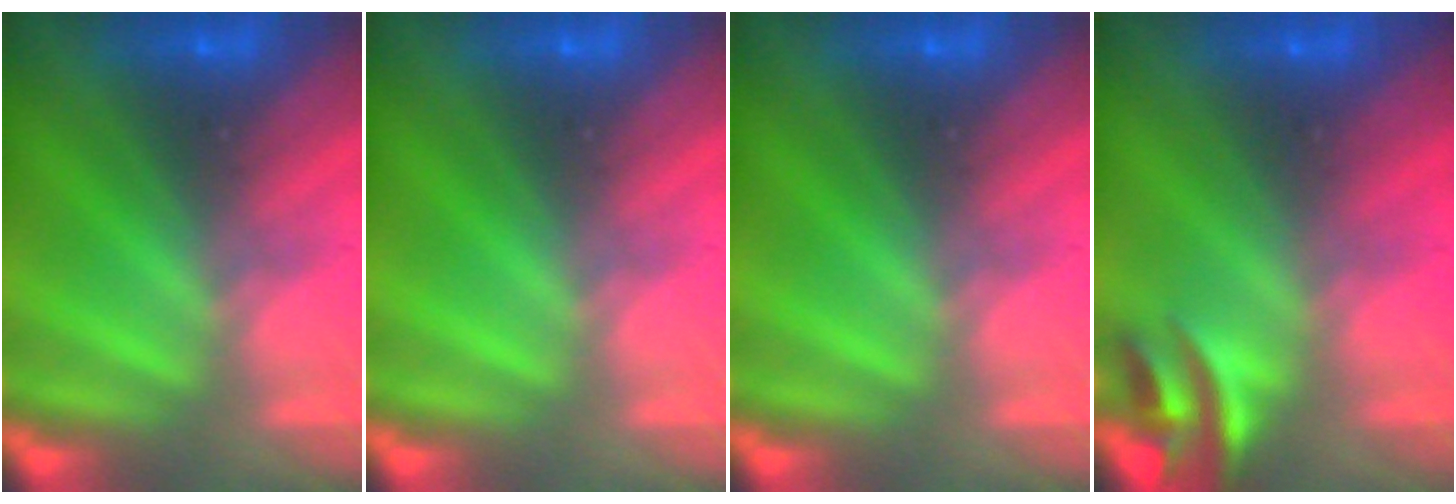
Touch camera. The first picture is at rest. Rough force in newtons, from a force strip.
{"total": 0.0}
{"total": 0.0}
{"total": 2.9}